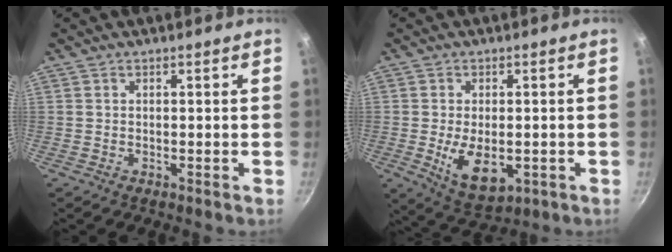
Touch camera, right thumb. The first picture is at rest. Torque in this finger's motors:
{"motor_torque": [-0.52, 0.83, 0.26, 0.26, 0.18]}